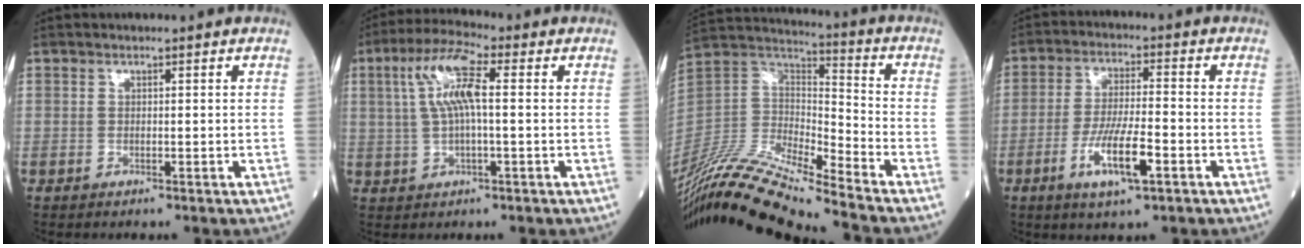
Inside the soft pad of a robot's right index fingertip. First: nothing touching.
{"total": 8.3, "force": [1.6, 1.3, 8.1], "torque": [-0.169, 0.018, 0.030]}
{"total": 20.3, "force": [-17.9, 0.2, 9.5], "torque": [-0.205, 0.001, -0.340]}
{"total": 8.8, "force": [-3.6, 1.2, 7.9], "torque": [-0.155, -0.009, -0.064]}